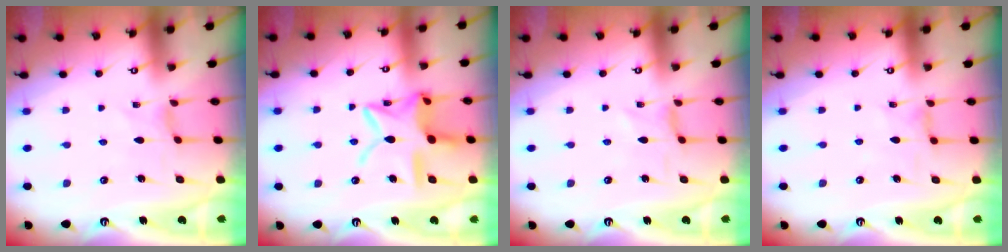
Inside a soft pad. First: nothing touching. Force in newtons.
{"total": 15.4, "press": 15.4, "slide": 1.3}
{"total": 0.0}
{"total": 2.3, "press": 2.3, "slide": 0.4}